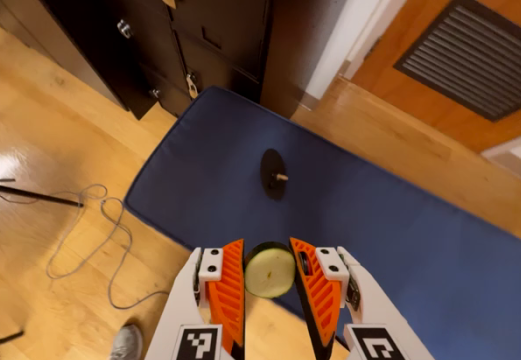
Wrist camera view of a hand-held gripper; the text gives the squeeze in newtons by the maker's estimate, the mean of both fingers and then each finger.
{"total": 10.5, "left": 10.3, "right": 10.6}